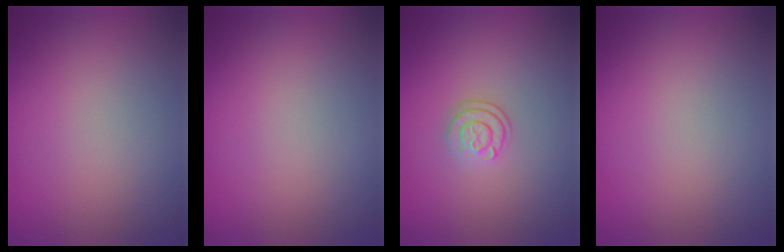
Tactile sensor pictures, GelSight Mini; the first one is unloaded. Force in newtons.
{"total": 0.0}
{"total": 2.2, "press": 1.8, "slide": 1.3}
{"total": 0.0}